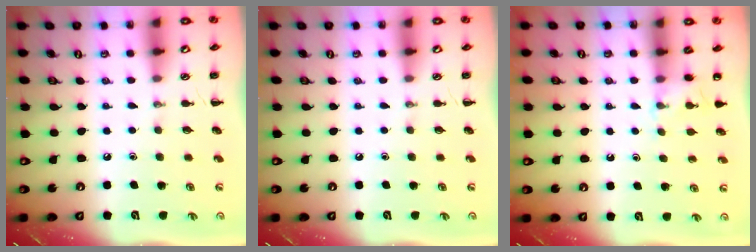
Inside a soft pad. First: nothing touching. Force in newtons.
{"total": 0.0}
{"total": 5.1, "press": 4.8, "slide": 1.6}